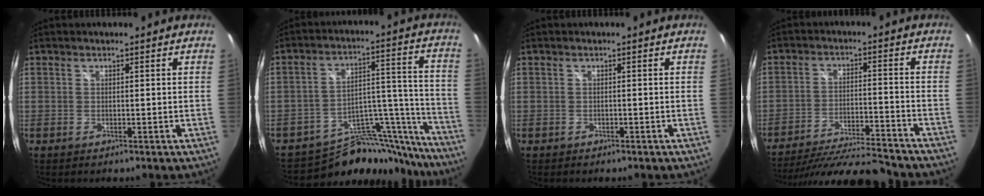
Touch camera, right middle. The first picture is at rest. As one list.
[{"total": 19.6, "force": [-18.2, 6.2, 3.4], "torque": [-0.037, 0.064, -0.263]}, {"total": 0.9, "force": [-0.7, 0.6, 0.1], "torque": [-0.007, -0.002, -0.010]}, {"total": 18.4, "force": [-16.9, 1.5, 7.1], "torque": [-0.140, -0.027, -0.261]}]